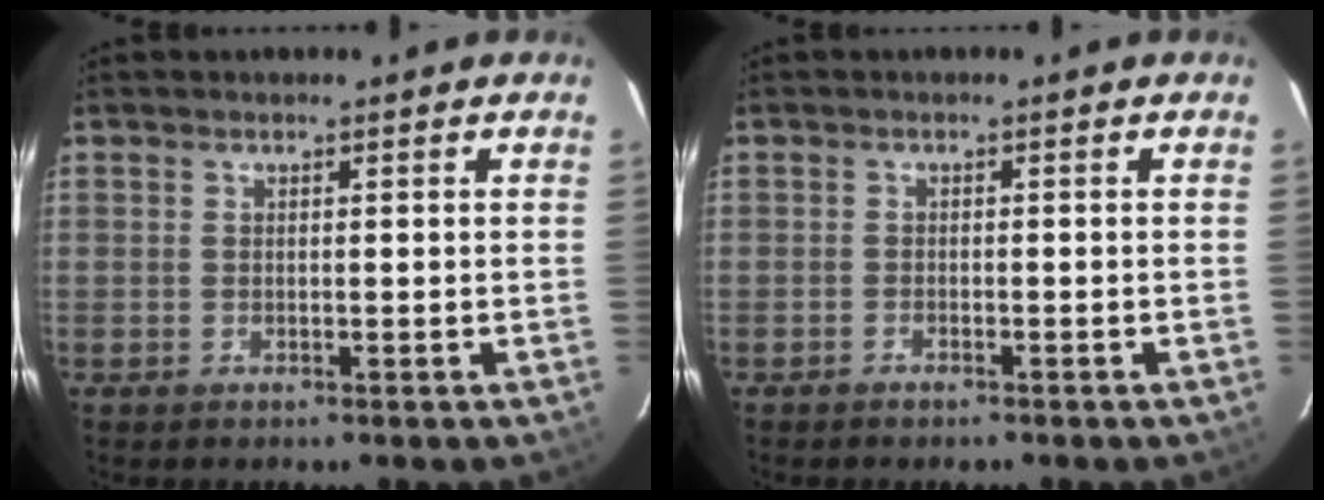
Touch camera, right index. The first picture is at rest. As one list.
[{"total": 1.4, "force": [-1.3, 0.5, 0.3], "torque": [-0.012, 0.002, -0.023]}]